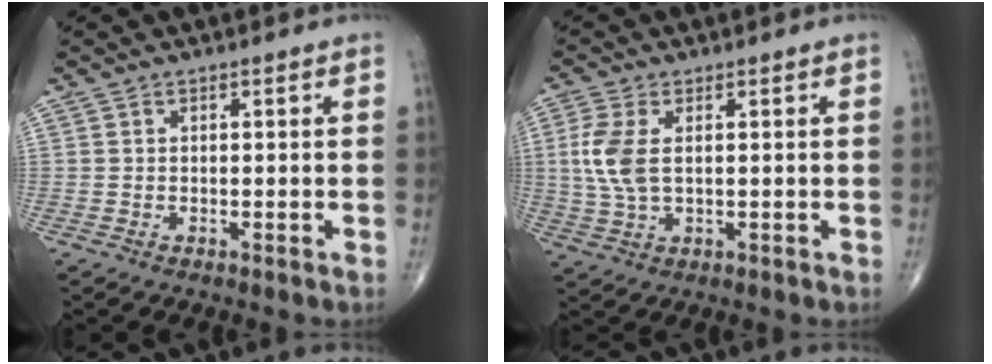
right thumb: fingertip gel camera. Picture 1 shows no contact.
{"total": 6.9, "force": [1.1, 3.5, 5.8], "torque": [-0.146, 0.000, 0.025]}